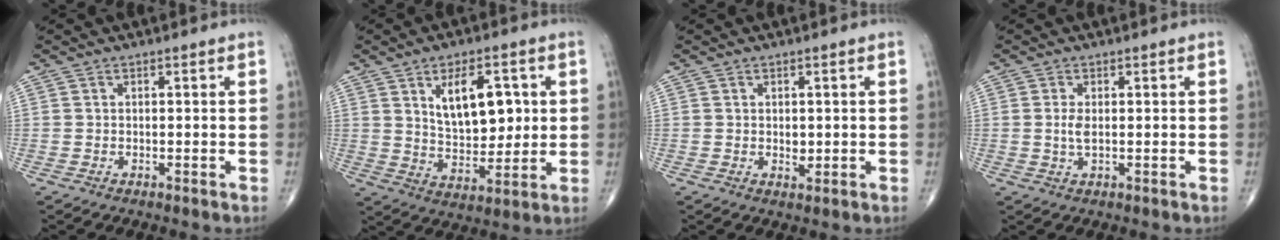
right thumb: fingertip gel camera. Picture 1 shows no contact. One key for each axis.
{"total": 12.4, "fx": 3.4, "fy": 6.8, "fz": 9.8, "tx": -0.125, "ty": -0.019, "tz": 0.066}
{"total": 1.8, "fx": 0.1, "fy": 1.1, "fz": 1.4, "tx": -0.015, "ty": -0.004, "tz": 0.004}
{"total": 2.3, "fx": 0.1, "fy": 0.9, "fz": 2.1, "tx": -0.047, "ty": -0.005, "tz": 0.004}